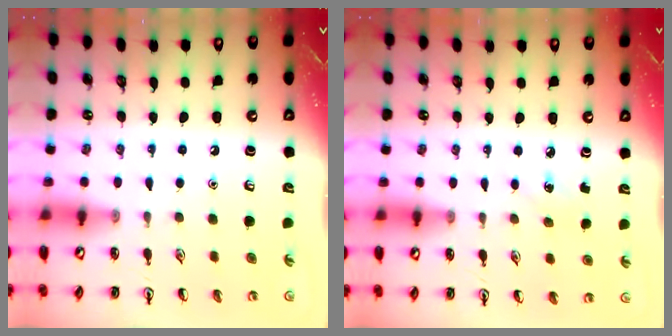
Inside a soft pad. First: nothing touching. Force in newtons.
{"total": 1.9, "press": 1.7, "slide": 0.8}